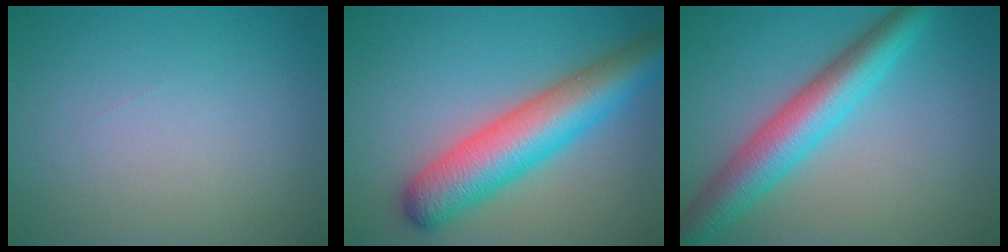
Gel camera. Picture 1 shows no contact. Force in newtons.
{"total": 8.4, "press": 8.4, "slide": 0.3}
{"total": 6.5, "press": 6.5, "slide": 0.0}